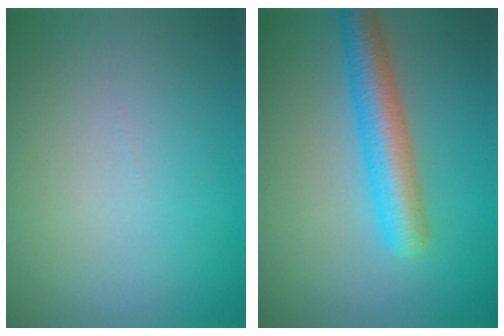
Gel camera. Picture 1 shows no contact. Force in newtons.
{"total": 4.7, "press": 4.7, "slide": 0.1}